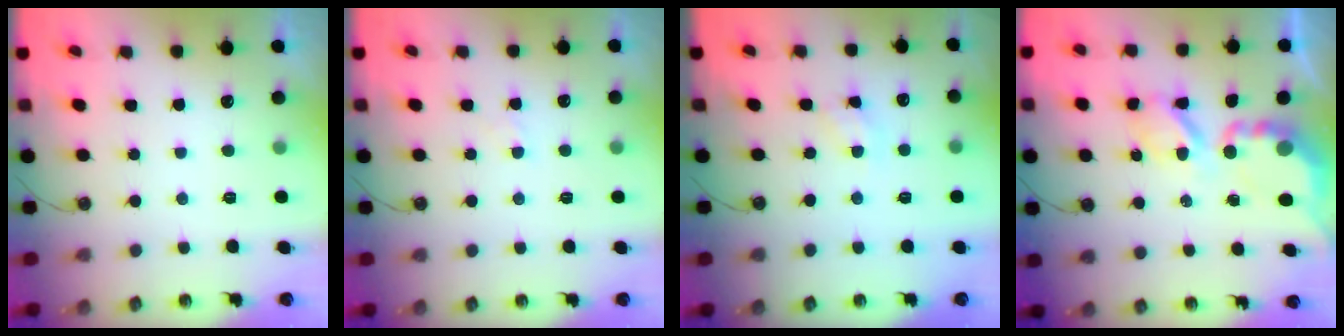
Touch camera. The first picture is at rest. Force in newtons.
{"total": 1.9, "press": 1.9, "slide": 0.4}
{"total": 4.0, "press": 3.9, "slide": 0.6}
{"total": 7.7, "press": 7.7, "slide": 0.7}